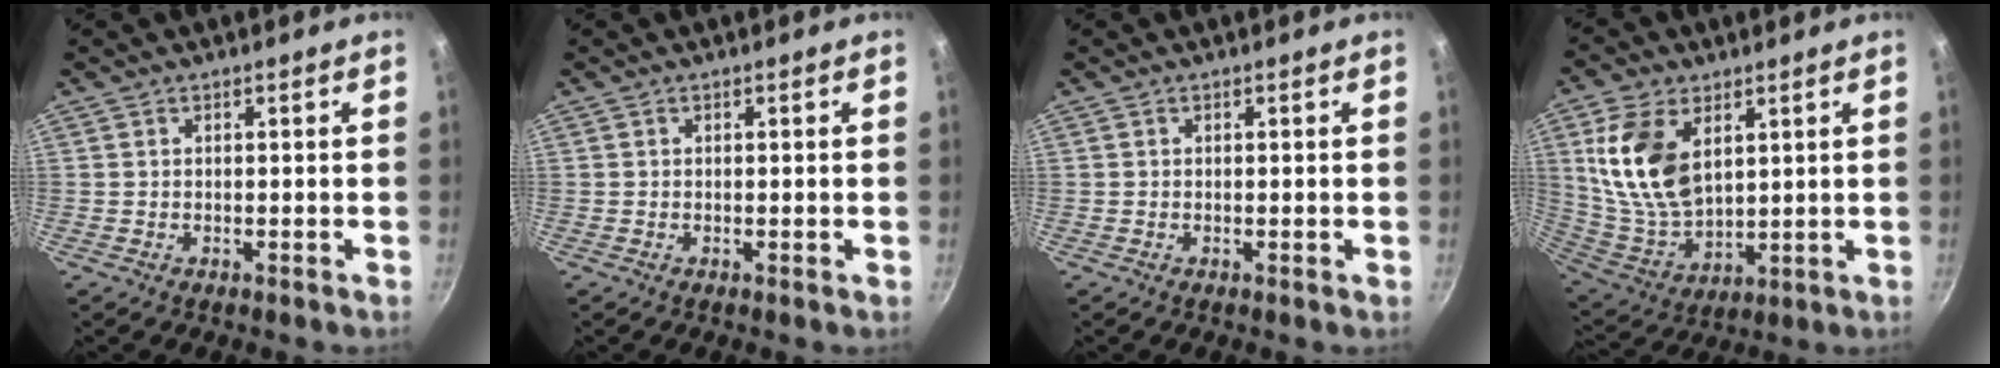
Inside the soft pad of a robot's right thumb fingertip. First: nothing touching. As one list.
[{"total": 0.0}, {"total": 0.0}, {"total": 16.1, "force": [5.2, 9.7, 11.8], "torque": [-0.214, -0.029, 0.116]}]